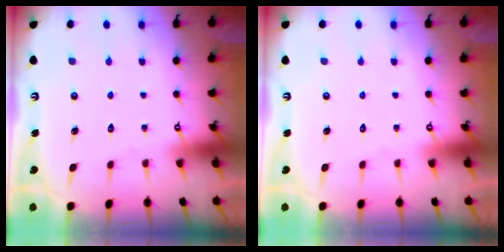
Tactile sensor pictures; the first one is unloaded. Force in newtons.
{"total": 0.0}